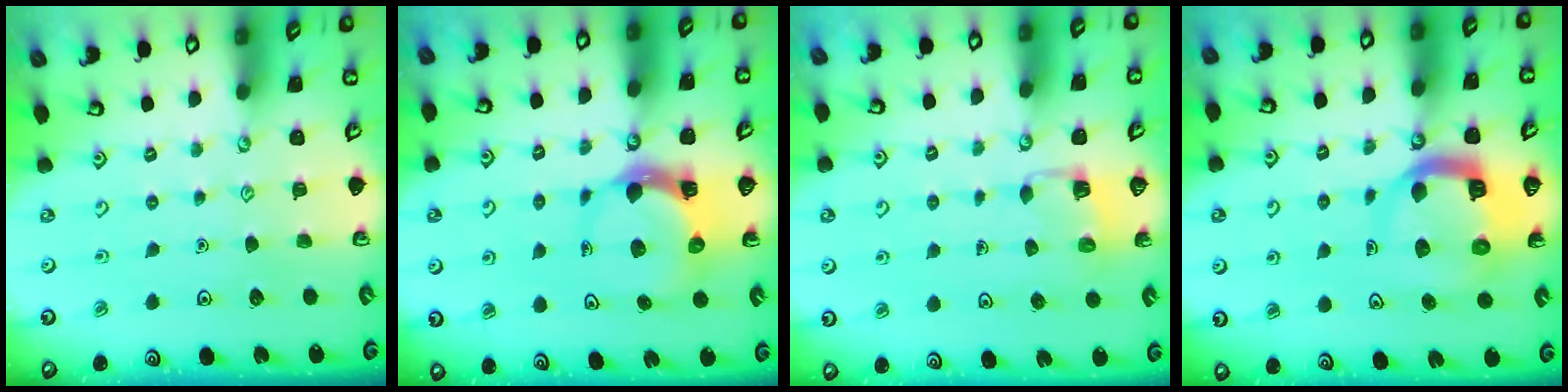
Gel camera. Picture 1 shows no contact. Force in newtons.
{"total": 4.7, "press": 4.7, "slide": 0.7}
{"total": 3.1, "press": 3.1, "slide": 0.3}
{"total": 9.2, "press": 9.2, "slide": 1.0}